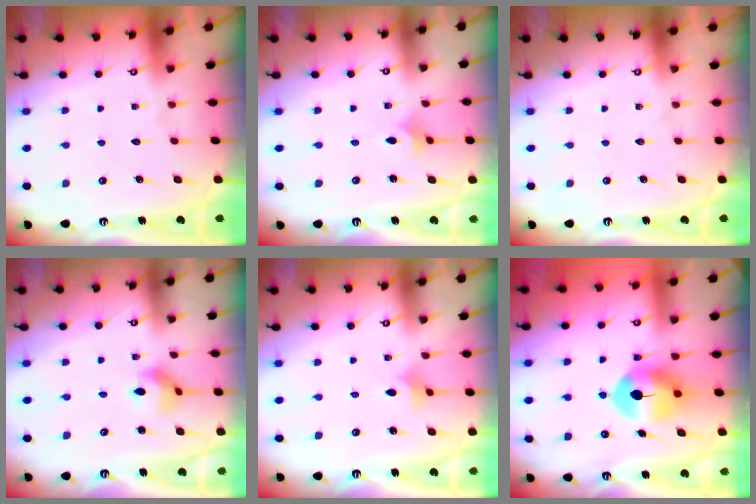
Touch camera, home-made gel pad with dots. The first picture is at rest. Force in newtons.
{"total": 1.9, "press": 1.8, "slide": 0.5}
{"total": 0.0}
{"total": 4.8, "press": 4.7, "slide": 0.9}
{"total": 2.8, "press": 2.7, "slide": 0.6}
{"total": 9.2, "press": 9.1, "slide": 1.3}